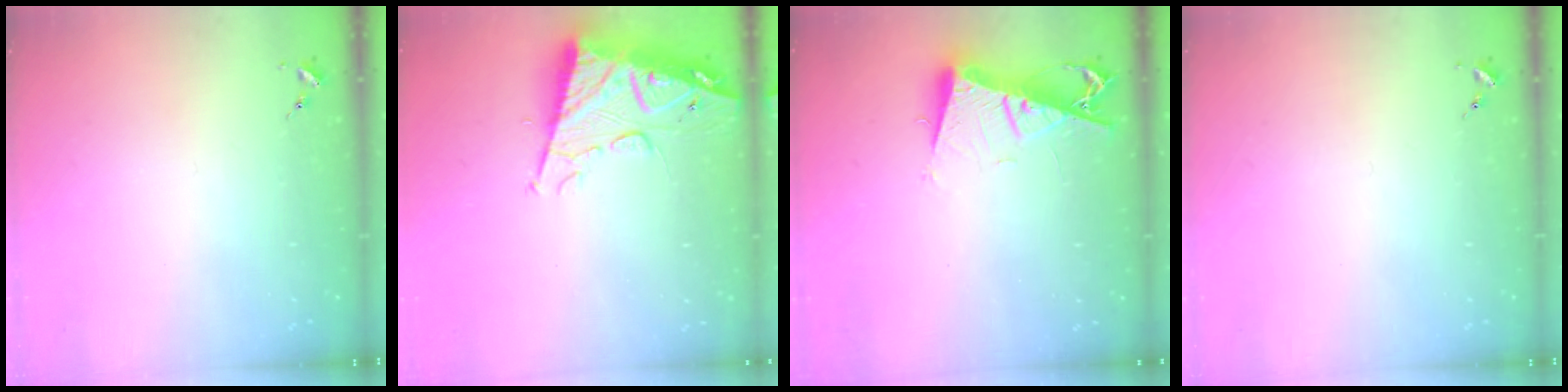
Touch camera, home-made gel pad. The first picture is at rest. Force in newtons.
{"total": 13.5, "press": 13.5, "slide": 1.3}
{"total": 10.0, "press": 10.0, "slide": 0.8}
{"total": 0.0}